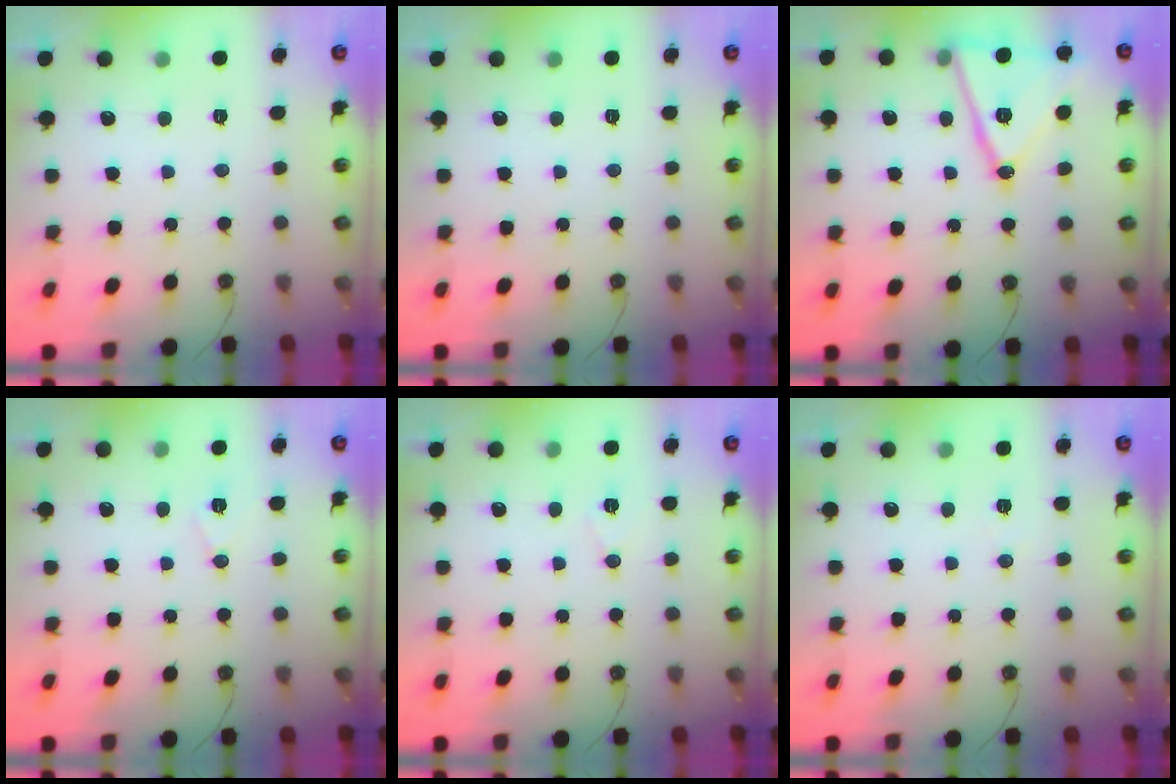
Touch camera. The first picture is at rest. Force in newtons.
{"total": 0.0}
{"total": 16.5, "press": 16.2, "slide": 3.3}
{"total": 7.0, "press": 5.3, "slide": 4.6}
{"total": 6.7, "press": 5.2, "slide": 4.3}
{"total": 4.9, "press": 2.2, "slide": 4.4}